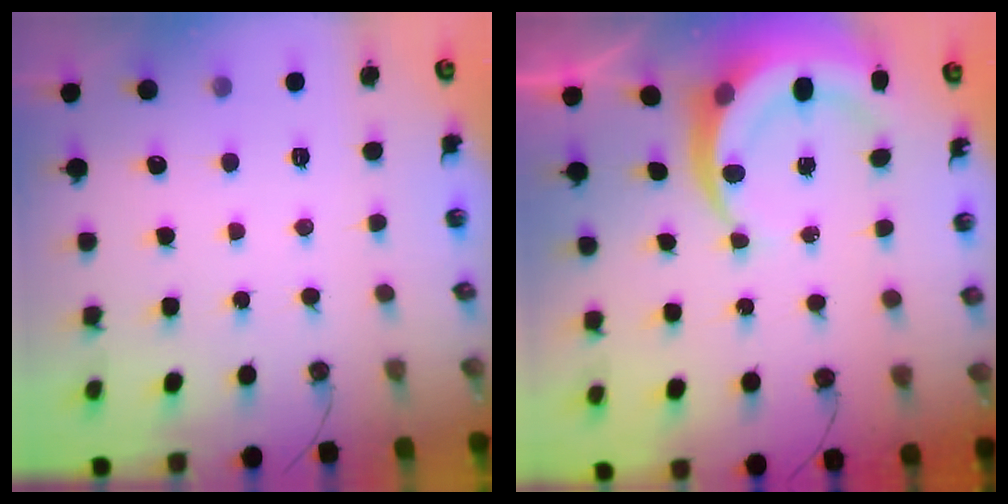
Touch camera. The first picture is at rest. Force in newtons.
{"total": 8.2, "press": 8.1, "slide": 1.0}